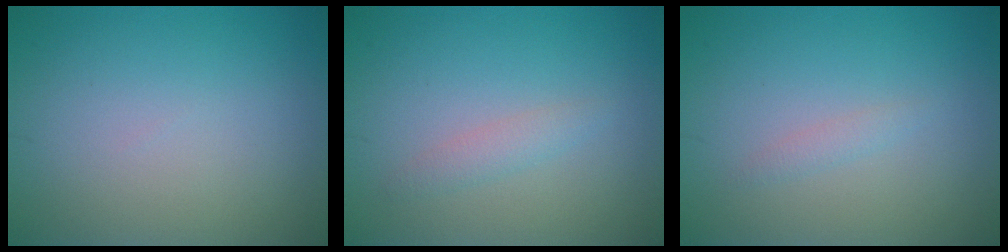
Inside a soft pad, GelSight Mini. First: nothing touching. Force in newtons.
{"total": 1.3, "press": 1.3, "slide": 0.0}
{"total": 0.8, "press": 0.8, "slide": 0.0}